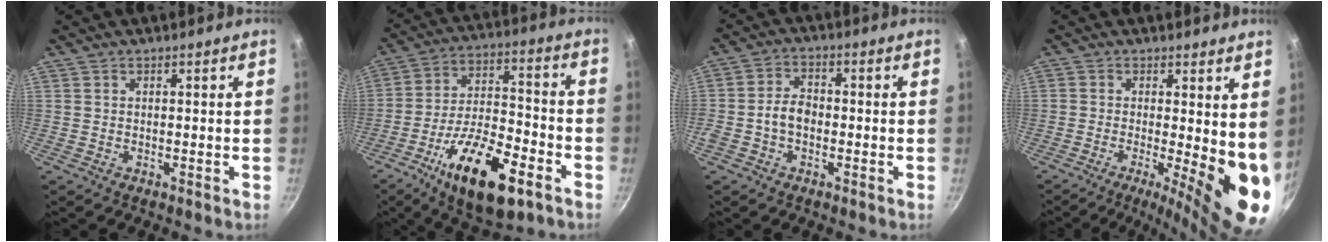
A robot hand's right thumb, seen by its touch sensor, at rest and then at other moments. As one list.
[{"total": 20.4, "force": [-10.3, 7.9, 15.7], "torque": [-0.252, 0.040, -0.173]}, {"total": 4.8, "force": [-1.3, 3.4, 3.2], "torque": [-0.048, 0.024, -0.030]}, {"total": 12.5, "force": [-1.0, 3.5, 11.9], "torque": [-0.147, -0.022, -0.013]}]